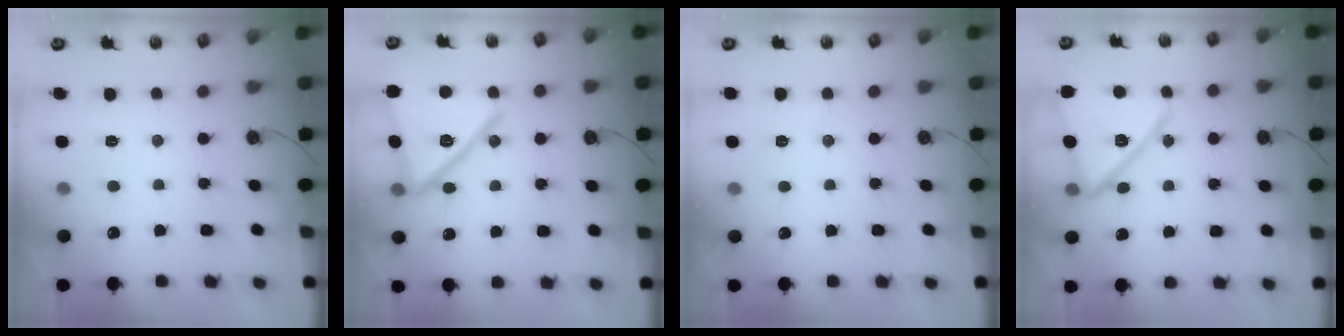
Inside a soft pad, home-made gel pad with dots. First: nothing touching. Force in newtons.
{"total": 19.6, "press": 16.7, "slide": 10.2}
{"total": 2.1, "press": 1.9, "slide": 0.7}
{"total": 15.3, "press": 15.2, "slide": 1.4}